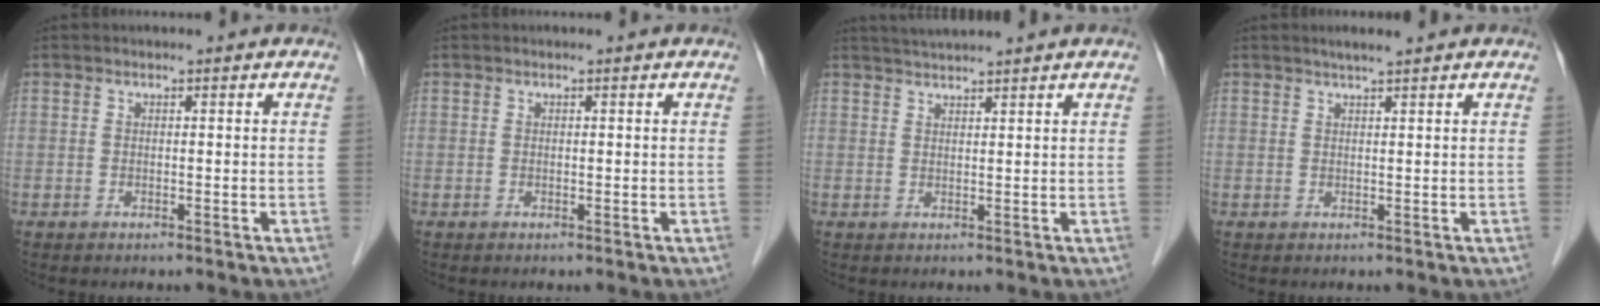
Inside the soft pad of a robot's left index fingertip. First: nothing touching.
{"total": 0.0}
{"total": 3.5, "force": [3.2, -0.9, 1.1], "torque": [-0.015, 0.021, 0.060]}
{"total": 2.3, "force": [1.9, 0.0, 1.4], "torque": [-0.023, 0.009, 0.030]}